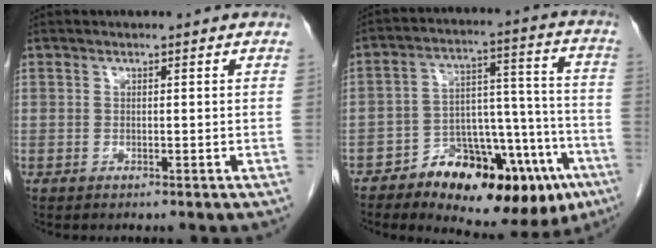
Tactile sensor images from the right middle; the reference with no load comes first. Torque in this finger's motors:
{"motor_torque": [1.07, -1.06, 0.43, 0.07]}